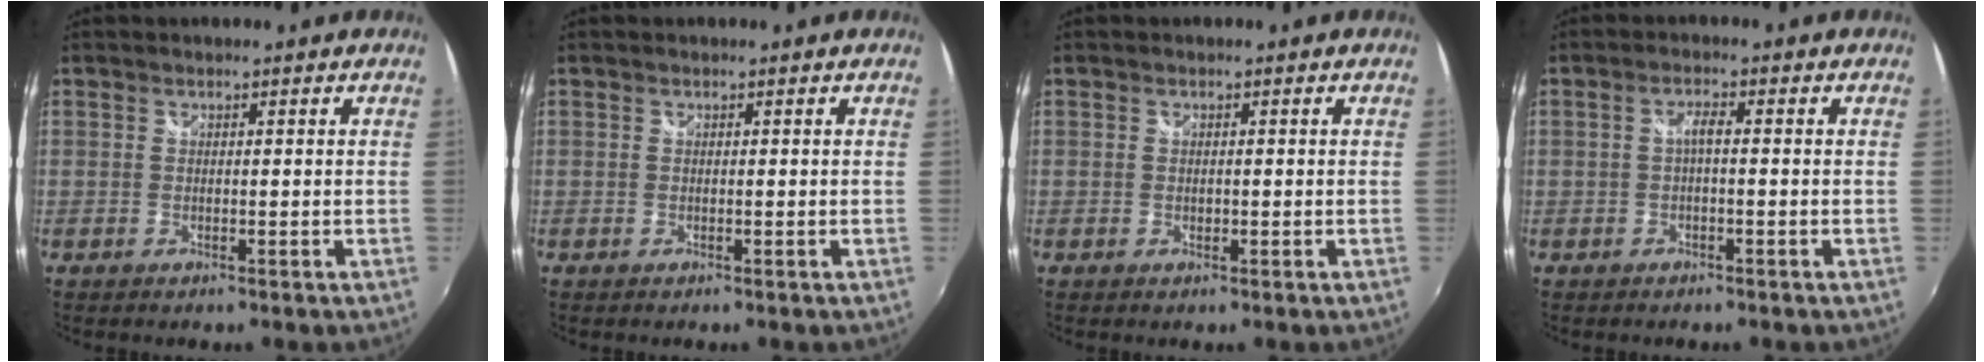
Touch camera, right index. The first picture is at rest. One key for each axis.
{"total": 0.0}
{"total": 0.7, "fx": -0.1, "fy": 0.5, "fz": 0.5, "tx": -0.009, "ty": -0.001, "tz": -0.002}
{"total": 1.9, "fx": -0.4, "fy": 0.4, "fz": 1.8, "tx": -0.035, "ty": 0.007, "tz": -0.008}